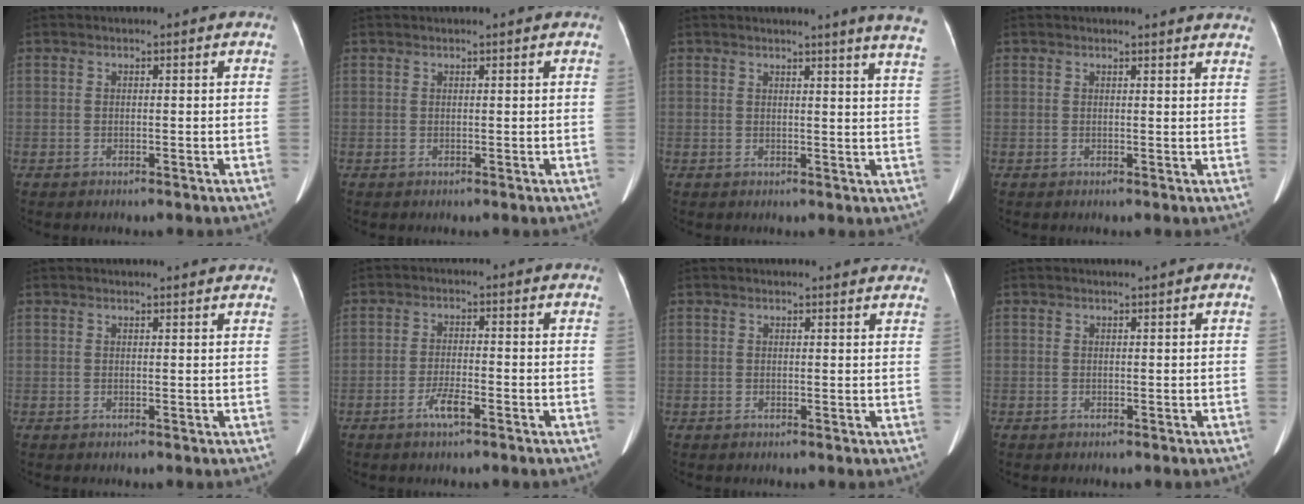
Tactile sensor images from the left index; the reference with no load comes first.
{"total": 1.2, "force": [1.1, 0.0, 0.5], "torque": [-0.006, 0.019, 0.019]}
{"total": 9.5, "force": [8.3, -1.4, 4.4], "torque": [-0.049, -0.052, 0.067]}
{"total": 9.4, "force": [9.1, 0.9, 2.2], "torque": [-0.007, -0.012, 0.076]}
{"total": 6.2, "force": [5.9, 0.4, 1.7], "torque": [-0.021, 0.017, 0.056]}
{"total": 3.3, "force": [-2.1, 0.4, 2.5], "torque": [-0.053, -0.004, -0.039]}
{"total": 6.1, "force": [5.9, 0.8, 1.3], "torque": [-0.009, 0.005, 0.047]}
{"total": 0.0}